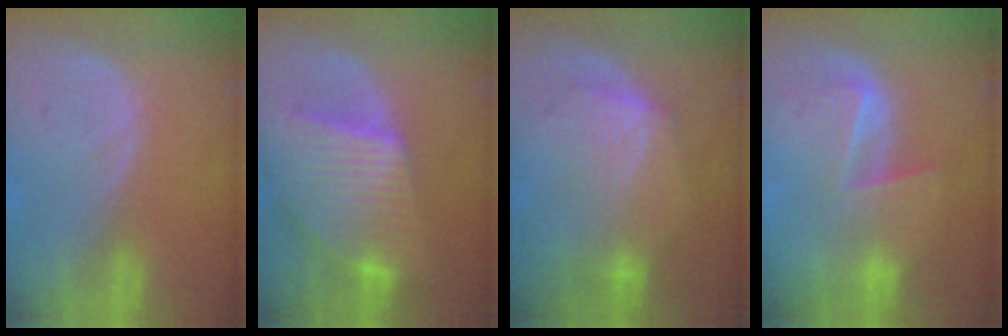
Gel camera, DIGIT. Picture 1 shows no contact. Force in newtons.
{"total": 10.1, "press": 10.1, "slide": 0.8}
{"total": 7.4, "press": 7.3, "slide": 1.4}
{"total": 6.7, "press": 5.5, "slide": 3.7}